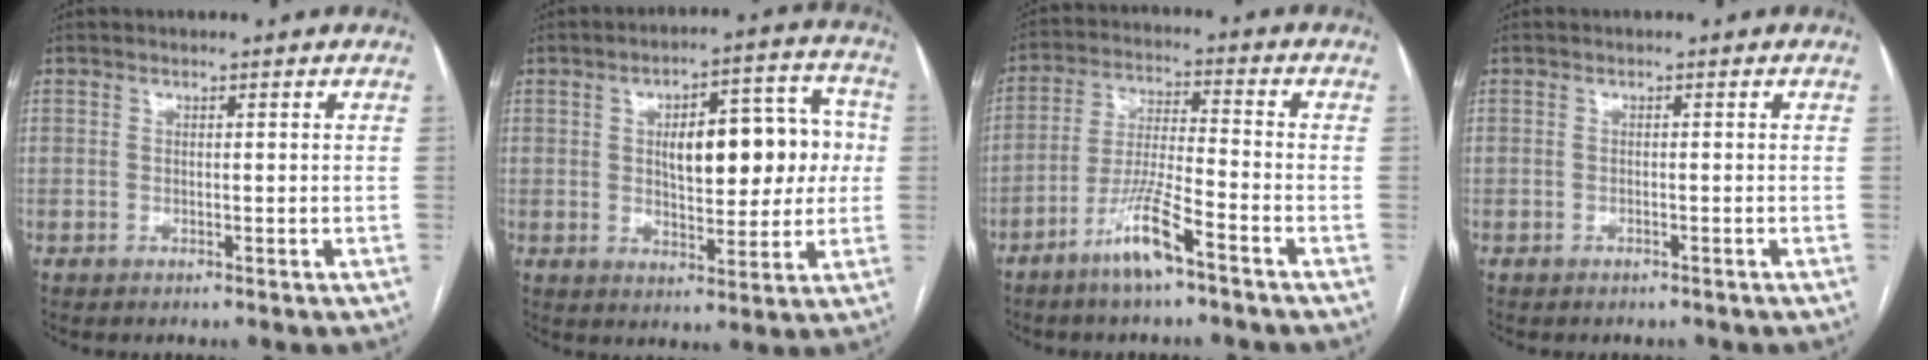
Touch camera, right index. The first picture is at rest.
{"total": 13.9, "force": [1.5, 5.8, 12.5], "torque": [-0.167, 0.037, 0.032]}
{"total": 8.7, "force": [-5.5, 0.4, 6.7], "torque": [-0.138, -0.009, -0.107]}
{"total": 0.8, "force": [-0.7, 0.3, 0.2], "torque": [-0.008, -0.001, -0.008]}